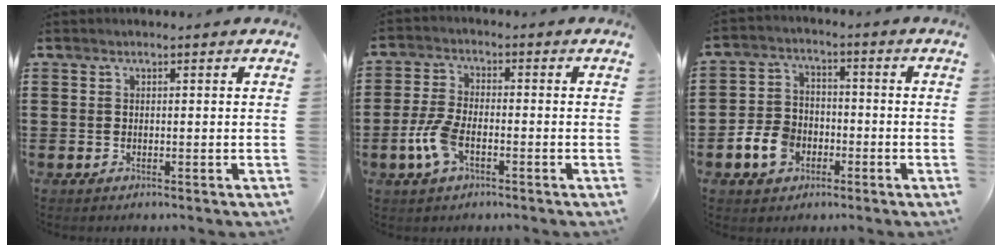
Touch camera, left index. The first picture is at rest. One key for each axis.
{"total": 6.4, "fx": -2.4, "fy": 2.9, "fz": 5.2, "tx": -0.120, "ty": -0.001, "tz": -0.047}
{"total": 6.5, "fx": -2.8, "fy": 4.8, "fz": 3.5, "tx": -0.090, "ty": 0.011, "tz": -0.056}